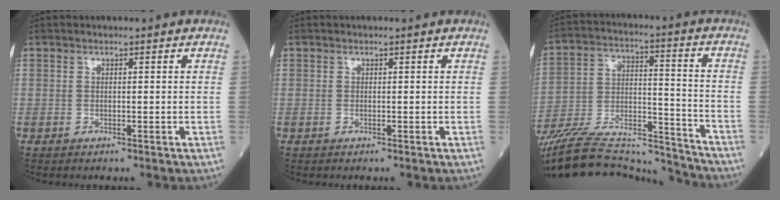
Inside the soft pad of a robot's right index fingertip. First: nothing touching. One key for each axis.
{"total": 0.0}
{"total": 26.8, "fx": -24.1, "fy": 5.1, "fz": 10.6, "tx": -0.232, "ty": -0.010, "tz": -0.386}